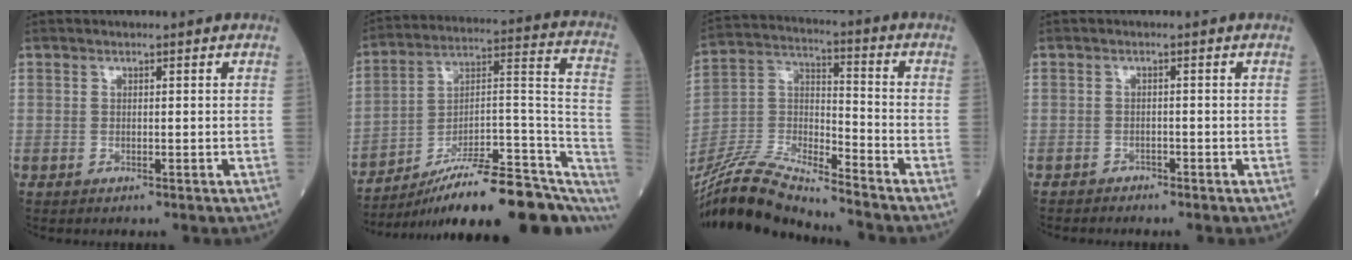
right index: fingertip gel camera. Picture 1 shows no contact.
{"total": 25.8, "force": [-18.2, 5.5, 17.5], "torque": [-0.184, 0.027, -0.271]}
{"total": 15.2, "force": [-14.3, 0.2, 5.2], "torque": [-0.106, 0.013, -0.276]}
{"total": 1.3, "force": [-1.3, 0.4, -0.2], "torque": [0.005, 0.001, -0.024]}